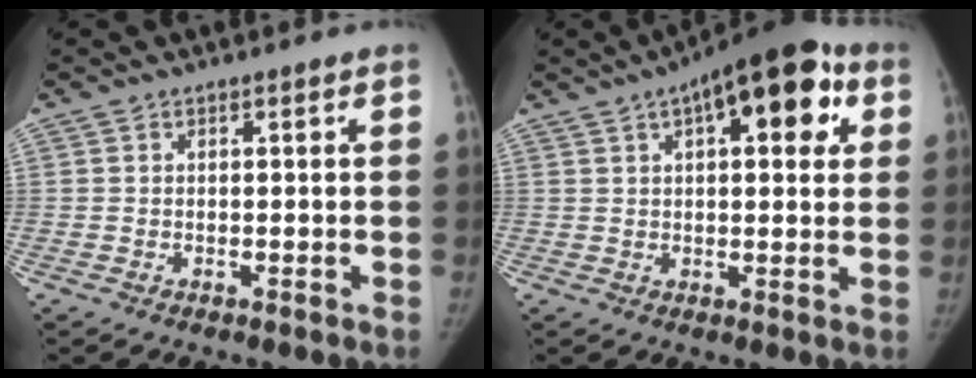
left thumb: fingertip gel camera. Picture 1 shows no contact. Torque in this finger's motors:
{"motor_torque": [0.22, 0.05, 1.54, -0.85, 0.32]}